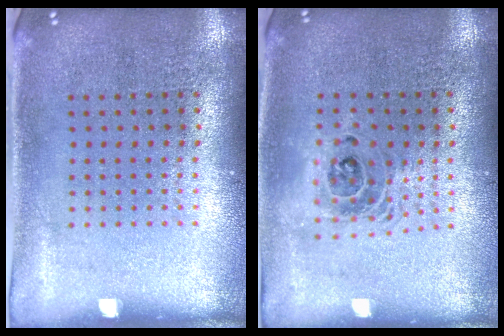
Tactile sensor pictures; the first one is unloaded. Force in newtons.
{"total": 1.5, "press": 1.3, "slide": 0.9}